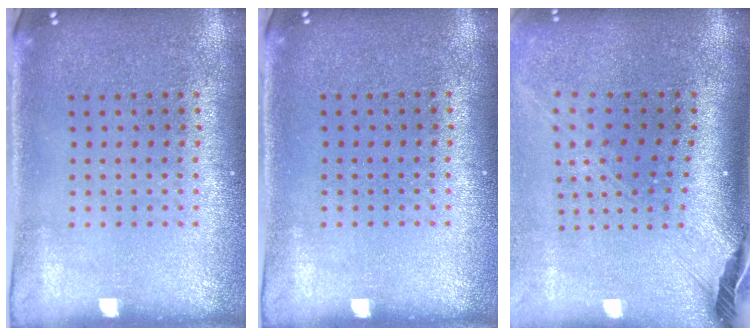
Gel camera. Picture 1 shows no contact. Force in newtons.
{"total": 0.0}
{"total": 2.7, "press": 2.0, "slide": 1.9}